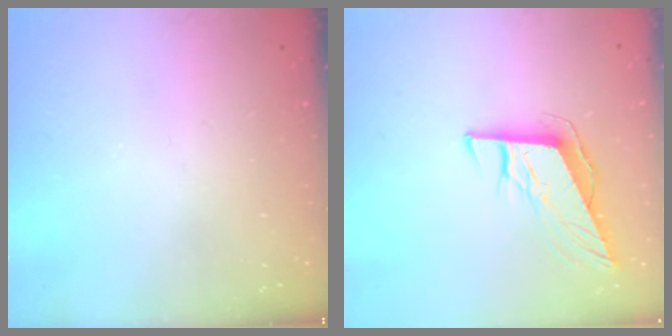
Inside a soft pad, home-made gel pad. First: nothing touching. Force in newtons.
{"total": 10.2, "press": 9.6, "slide": 3.5}